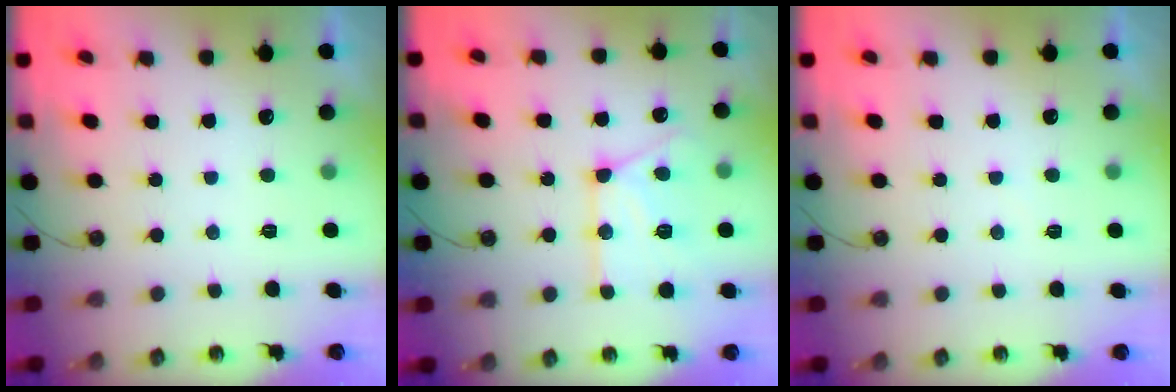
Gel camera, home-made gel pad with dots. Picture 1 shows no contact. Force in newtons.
{"total": 14.9, "press": 14.8, "slide": 1.5}
{"total": 3.6, "press": 3.6, "slide": 0.4}